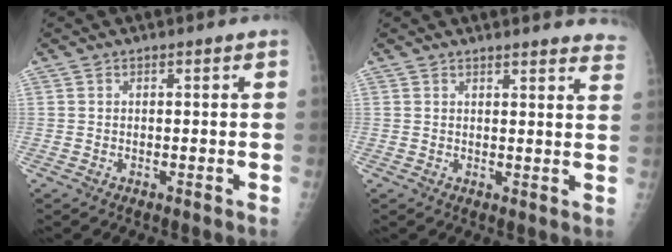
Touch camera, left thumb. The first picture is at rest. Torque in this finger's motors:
{"motor_torque": [-0.04, -0.17, -0.26, -0.16, 0.05]}